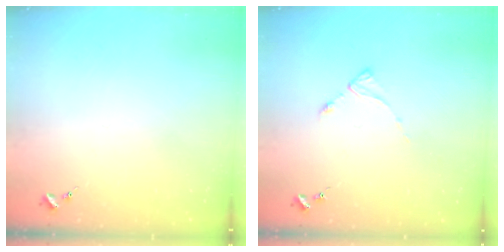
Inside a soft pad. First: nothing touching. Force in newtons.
{"total": 2.7, "press": 2.7, "slide": 0.3}